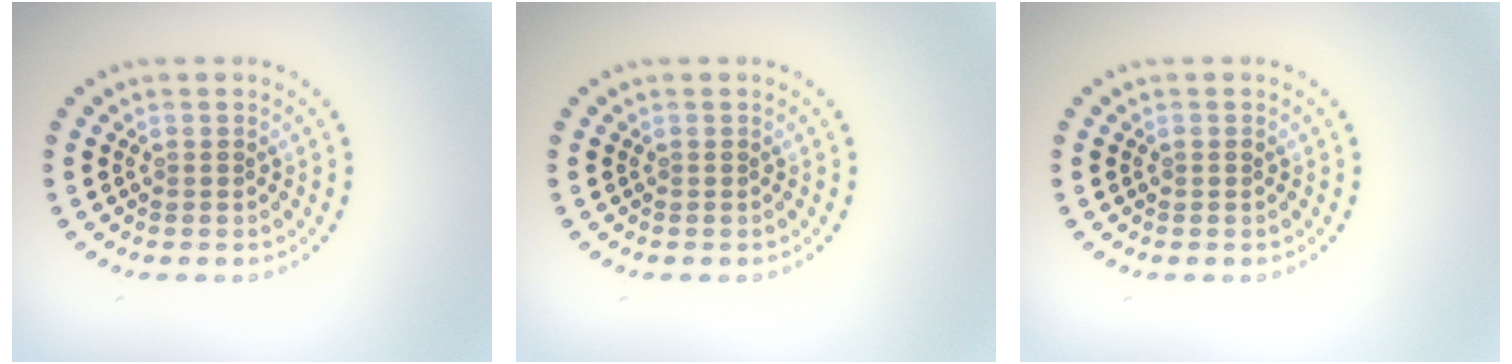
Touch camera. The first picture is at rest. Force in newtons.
{"total": 0.0}
{"total": 0.6, "press": 0.6, "slide": 0.1}